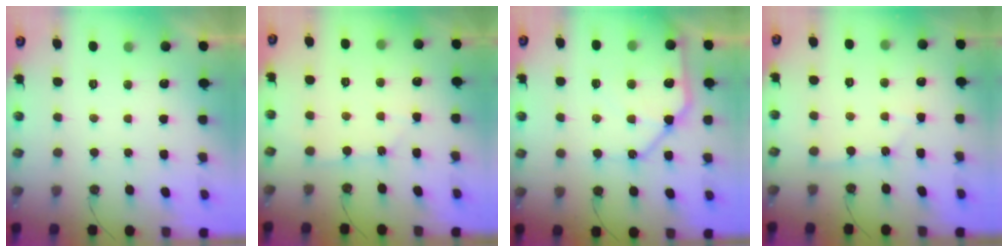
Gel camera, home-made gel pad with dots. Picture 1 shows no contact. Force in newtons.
{"total": 2.4, "press": 2.3, "slide": 0.3}
{"total": 15.6, "press": 15.5, "slide": 1.9}
{"total": 1.9, "press": 1.9, "slide": 0.2}